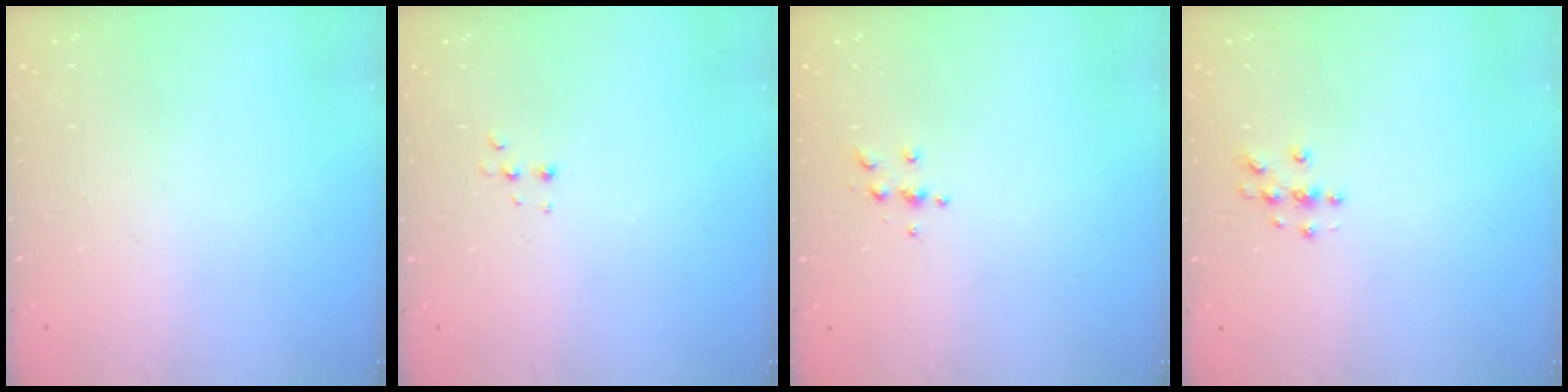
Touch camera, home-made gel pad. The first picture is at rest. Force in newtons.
{"total": 4.2, "press": 4.1, "slide": 0.9}
{"total": 5.3, "press": 5.3, "slide": 0.5}
{"total": 3.7, "press": 3.7, "slide": 0.5}